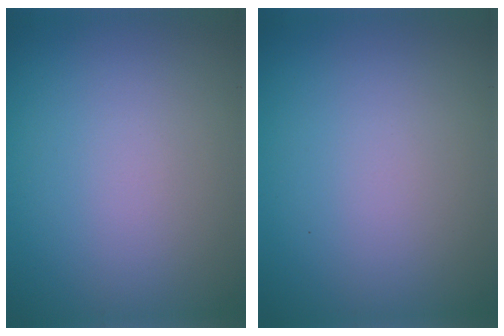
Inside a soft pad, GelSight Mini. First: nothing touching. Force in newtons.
{"total": 0.0}